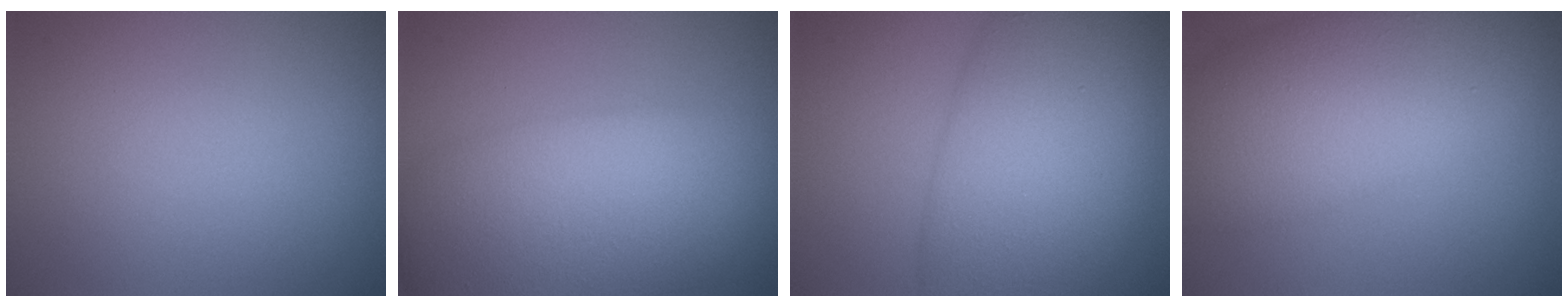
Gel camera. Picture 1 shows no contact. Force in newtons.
{"total": 11.8, "press": 11.8, "slide": 0.7}
{"total": 10.1, "press": 10.1, "slide": 0.3}
{"total": 9.1, "press": 9.1, "slide": 0.0}